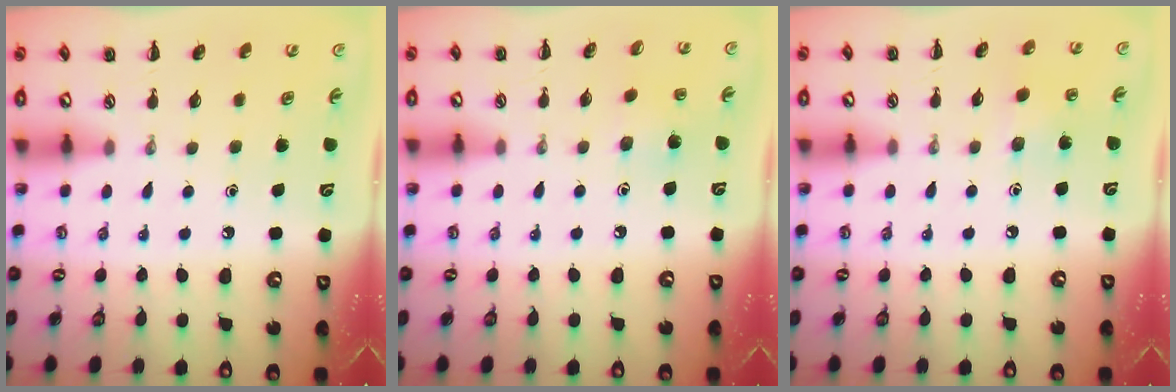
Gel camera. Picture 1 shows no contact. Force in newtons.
{"total": 6.3, "press": 6.1, "slide": 1.7}
{"total": 6.7, "press": 6.6, "slide": 1.4}